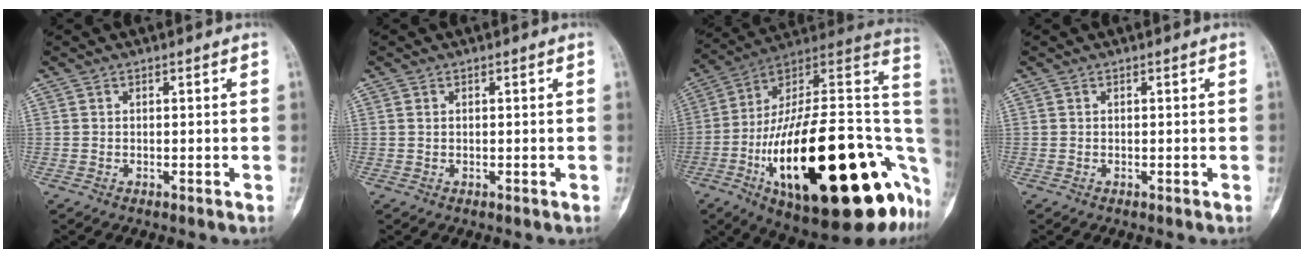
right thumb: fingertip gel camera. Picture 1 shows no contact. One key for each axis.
{"total": 0.6, "fx": 0.2, "fy": 0.5, "fz": 0.4, "tx": -0.005, "ty": 0.002, "tz": 0.003}
{"total": 39.5, "fx": -10.1, "fy": 14.9, "fz": 35.2, "tx": -0.463, "ty": 0.049, "tz": -0.154}
{"total": 0.0}